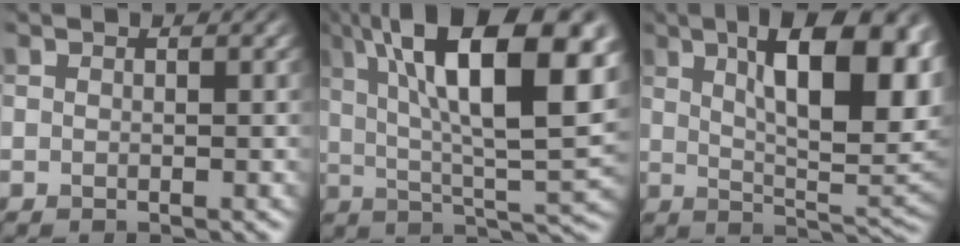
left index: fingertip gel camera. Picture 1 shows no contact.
{"total": 14.7, "force": [4.9, 4.0, 13.3], "torque": [-0.226, 0.018, 0.100]}
{"total": 13.3, "force": [3.8, 4.7, 11.8], "torque": [-0.153, 0.010, 0.069]}